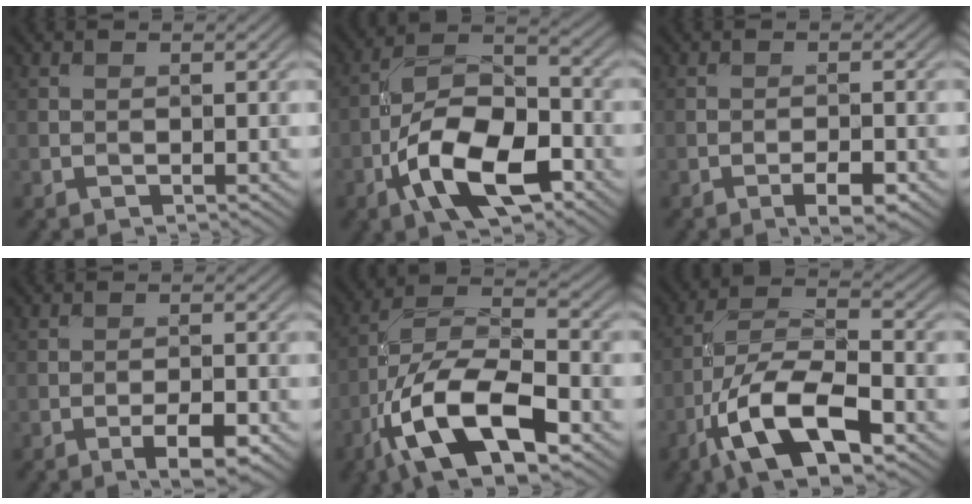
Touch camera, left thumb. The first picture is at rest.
{"total": 12.3, "force": [-5.4, 5.9, 9.4], "torque": [-0.180, 0.001, -0.113]}
{"total": 3.0, "force": [-1.7, 0.8, 2.4], "torque": [-0.040, 0.002, -0.027]}
{"total": 4.1, "force": [-2.2, 1.0, 3.2], "torque": [-0.054, 0.004, -0.033]}
{"total": 15.2, "force": [-7.2, 6.2, 11.9], "torque": [-0.225, -0.010, -0.146]}
{"total": 13.4, "force": [-6.5, 5.1, 10.5], "torque": [-0.203, -0.004, -0.132]}